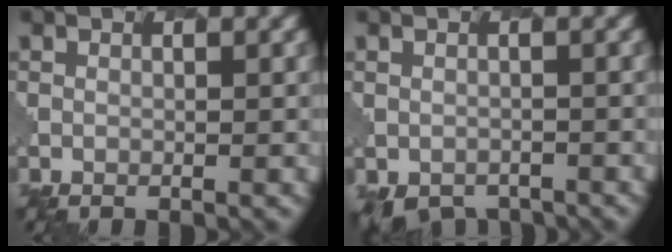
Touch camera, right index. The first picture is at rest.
{"total": 3.2, "force": [-2.7, 1.5, 0.9], "torque": [-0.013, -0.014, -0.040]}